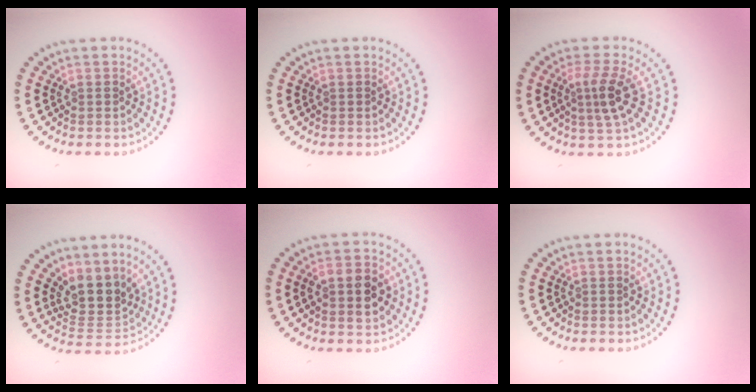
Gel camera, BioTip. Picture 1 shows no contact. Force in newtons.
{"total": 0.0}
{"total": 2.9, "press": 2.6, "slide": 1.4}
{"total": 3.8, "press": 3.0, "slide": 2.4}
{"total": 3.9, "press": 3.8, "slide": 0.3}
{"total": 0.0}